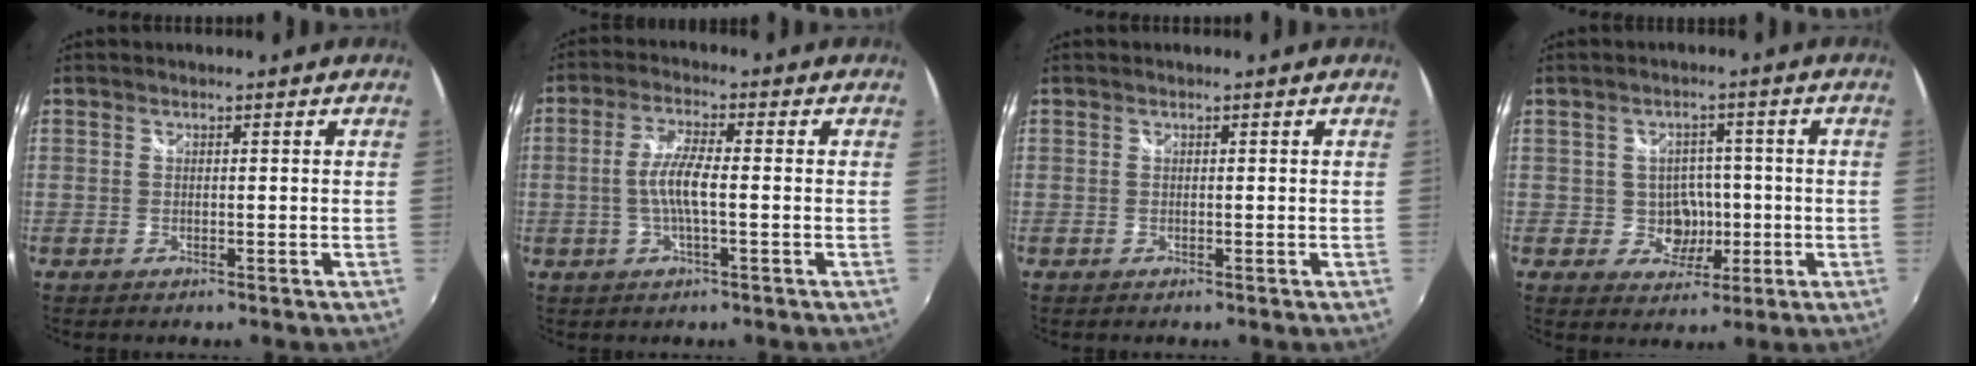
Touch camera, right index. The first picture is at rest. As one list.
[{"total": 6.0, "force": [-0.9, 0.9, 5.8], "torque": [-0.116, 0.002, -0.016]}, {"total": 0.0}, {"total": 5.1, "force": [-0.8, 4.8, 1.5], "torque": [-0.034, 0.012, 0.001]}]